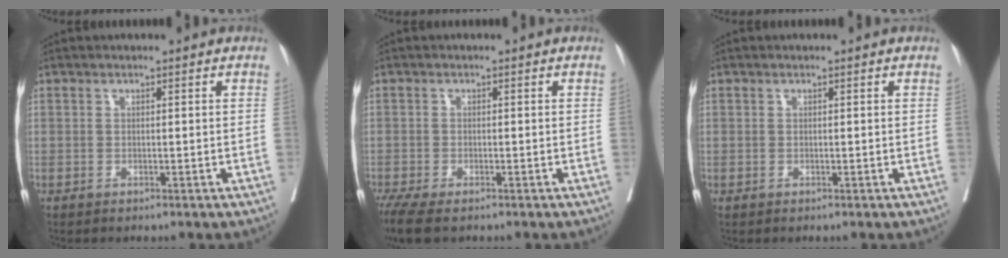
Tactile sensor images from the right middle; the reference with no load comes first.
{"total": 5.4, "force": [-4.1, 1.3, 3.3], "torque": [-0.059, -0.016, -0.071]}
{"total": 0.0}